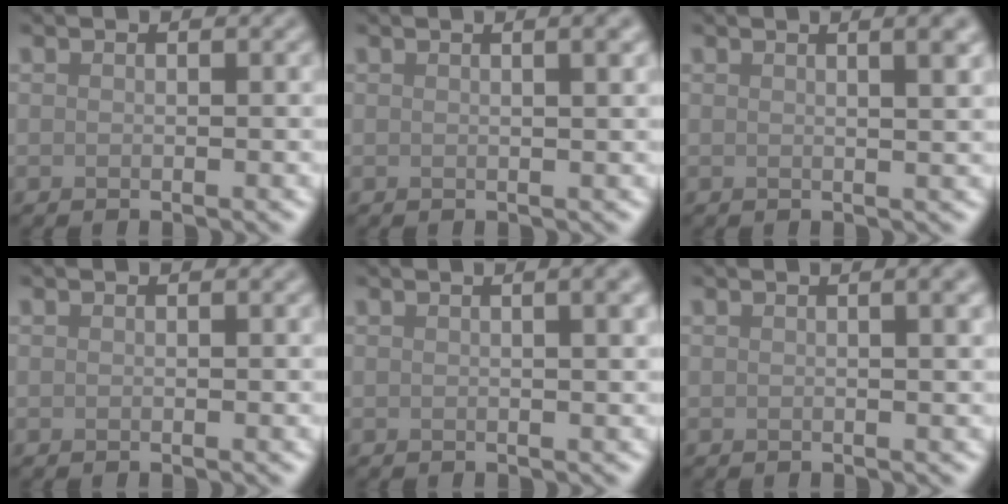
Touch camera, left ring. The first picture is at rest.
{"total": 3.1, "force": [1.2, 1.2, 2.7], "torque": [-0.015, 0.011, -0.001]}
{"total": 4.6, "force": [1.8, 1.9, 3.8], "torque": [-0.017, 0.021, -0.004]}
{"total": 0.0}
{"total": 4.3, "force": [1.4, 1.9, 3.7], "torque": [-0.016, 0.019, -0.005]}
{"total": 3.5, "force": [0.9, 1.4, 3.1], "torque": [-0.019, 0.012, -0.001]}